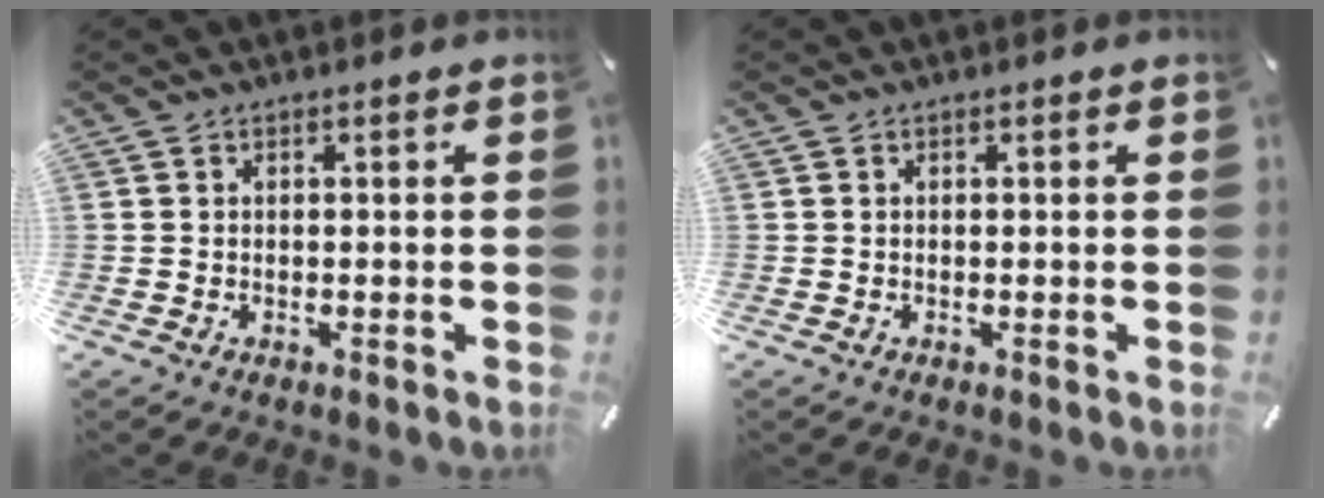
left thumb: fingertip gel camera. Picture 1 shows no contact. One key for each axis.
{"total": 0.0}